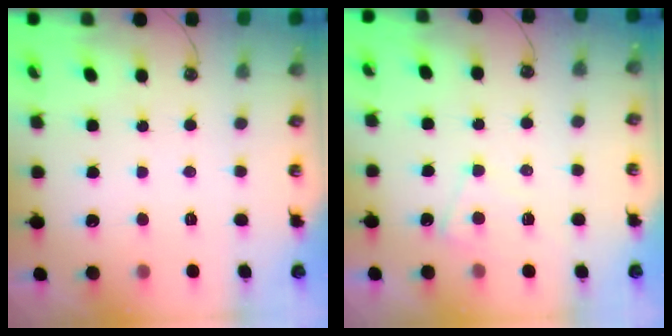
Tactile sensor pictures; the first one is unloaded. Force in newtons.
{"total": 2.3, "press": 2.3, "slide": 0.3}